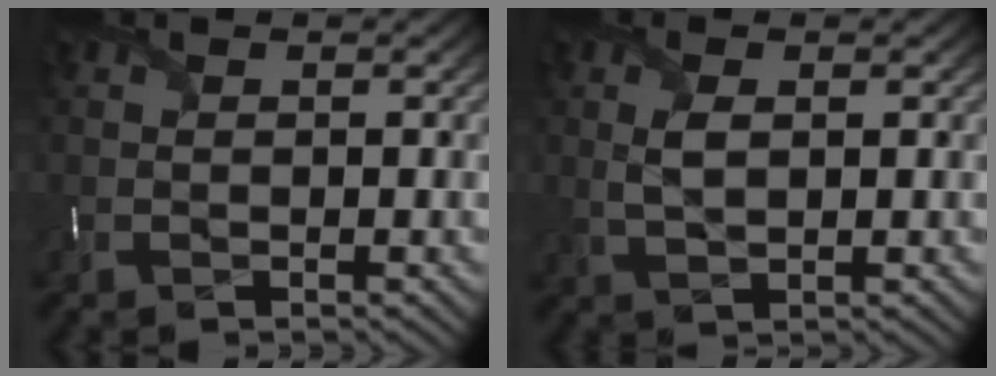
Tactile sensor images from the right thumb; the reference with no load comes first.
{"total": 2.8, "force": [0.5, 1.2, 2.4], "torque": [-0.060, -0.004, 0.014]}